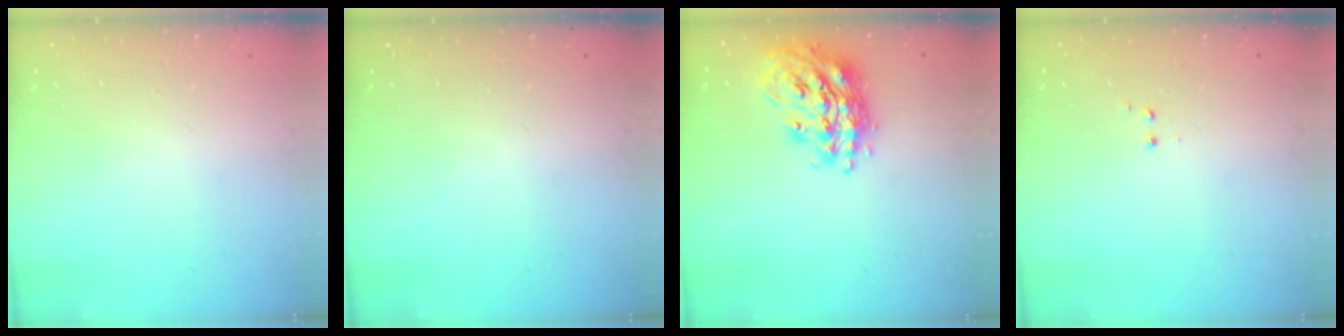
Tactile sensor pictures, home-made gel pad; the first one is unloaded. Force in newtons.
{"total": 0.0}
{"total": 19.6, "press": 19.5, "slide": 1.5}
{"total": 1.2, "press": 1.1, "slide": 0.5}